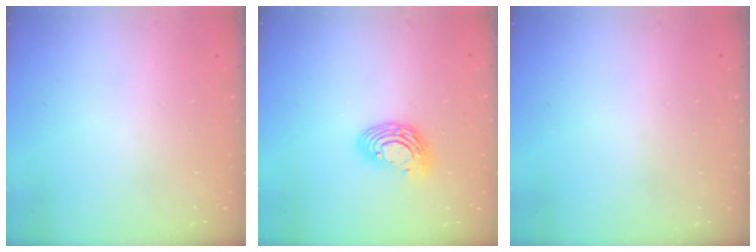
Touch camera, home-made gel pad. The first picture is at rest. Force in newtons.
{"total": 9.5, "press": 9.5, "slide": 0.7}
{"total": 0.0}